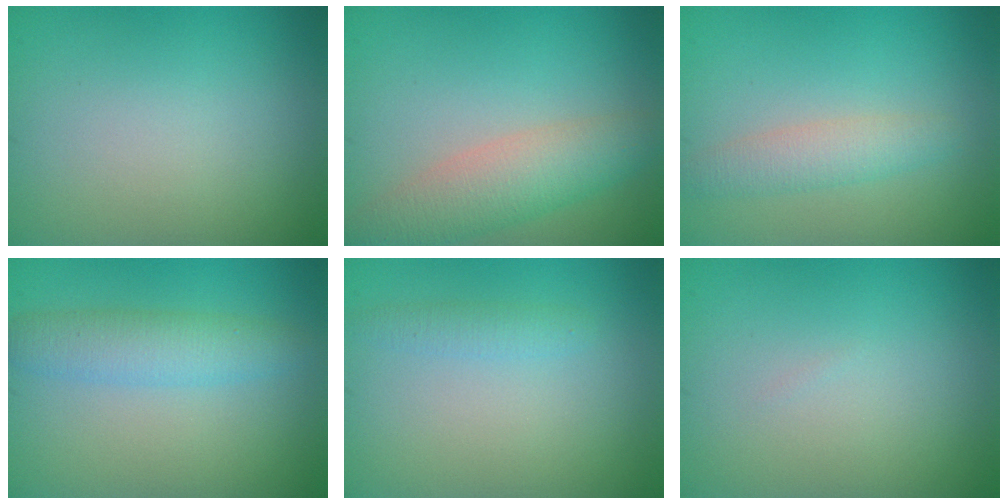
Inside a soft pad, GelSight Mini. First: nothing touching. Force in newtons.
{"total": 4.7, "press": 4.7, "slide": 0.3}
{"total": 2.5, "press": 2.5, "slide": 0.1}
{"total": 3.3, "press": 3.3, "slide": 0.0}
{"total": 1.3, "press": 1.3, "slide": 0.0}
{"total": 0.0}